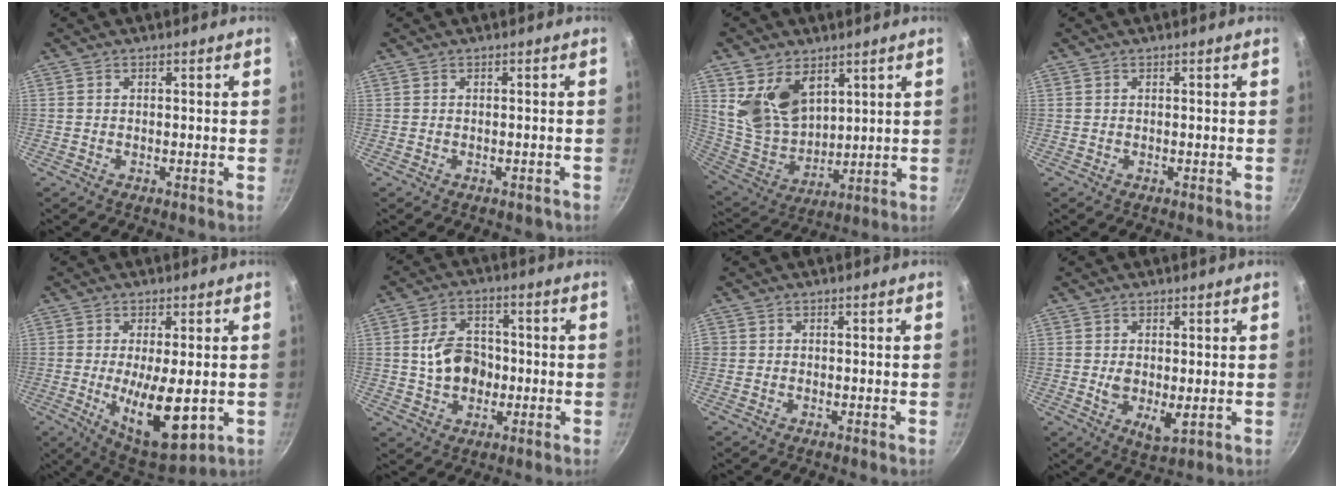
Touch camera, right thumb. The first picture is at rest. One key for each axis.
{"total": 1.2, "fx": -0.7, "fy": 0.8, "fz": 0.5, "tx": 0.003, "ty": 0.011, "tz": 0.000}
{"total": 13.3, "fx": 6.0, "fy": 8.7, "fz": 8.0, "tx": -0.124, "ty": -0.044, "tz": 0.133}
{"total": 0.0}
{"total": 13.1, "fx": -1.7, "fy": 4.9, "fz": 12.1, "tx": -0.182, "ty": -0.013, "tz": -0.012}
{"total": 9.4, "fx": -0.4, "fy": 7.1, "fz": 6.1, "tx": -0.083, "ty": 0.016, "tz": -0.008}
{"total": 0.0}
{"total": 4.9, "fx": 0.1, "fy": 2.5, "fz": 4.2, "tx": -0.072, "ty": -0.018, "tz": 0.006}